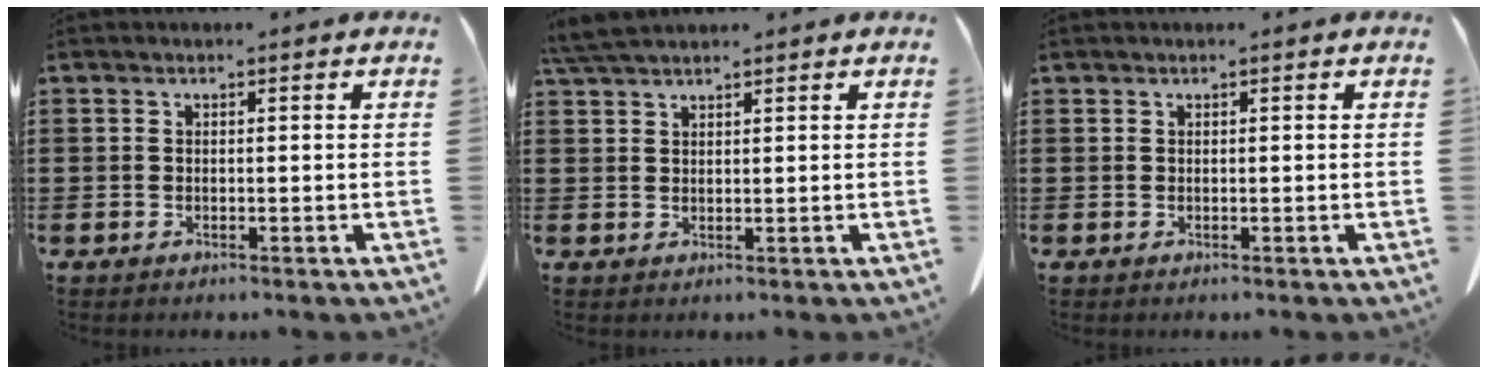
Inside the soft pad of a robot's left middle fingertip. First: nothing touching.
{"total": 3.5, "force": [3.1, 0.5, 1.6], "torque": [-0.041, 0.001, 0.060]}
{"total": 0.0}